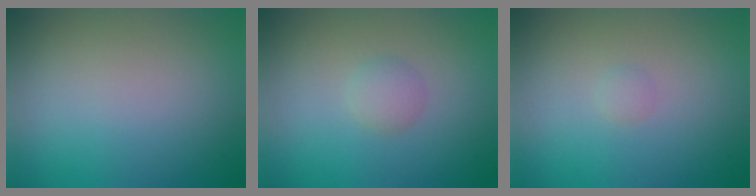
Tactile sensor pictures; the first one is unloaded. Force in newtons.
{"total": 1.4, "press": 1.4, "slide": 0.1}
{"total": 0.6, "press": 0.6, "slide": 0.0}